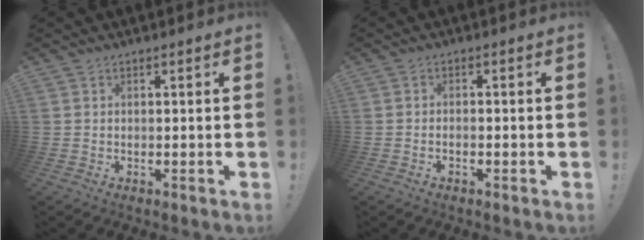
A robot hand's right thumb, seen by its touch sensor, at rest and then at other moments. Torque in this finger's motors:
{"motor_torque": [-0.64, -0.01, -0.23, 0.35, 0.01]}